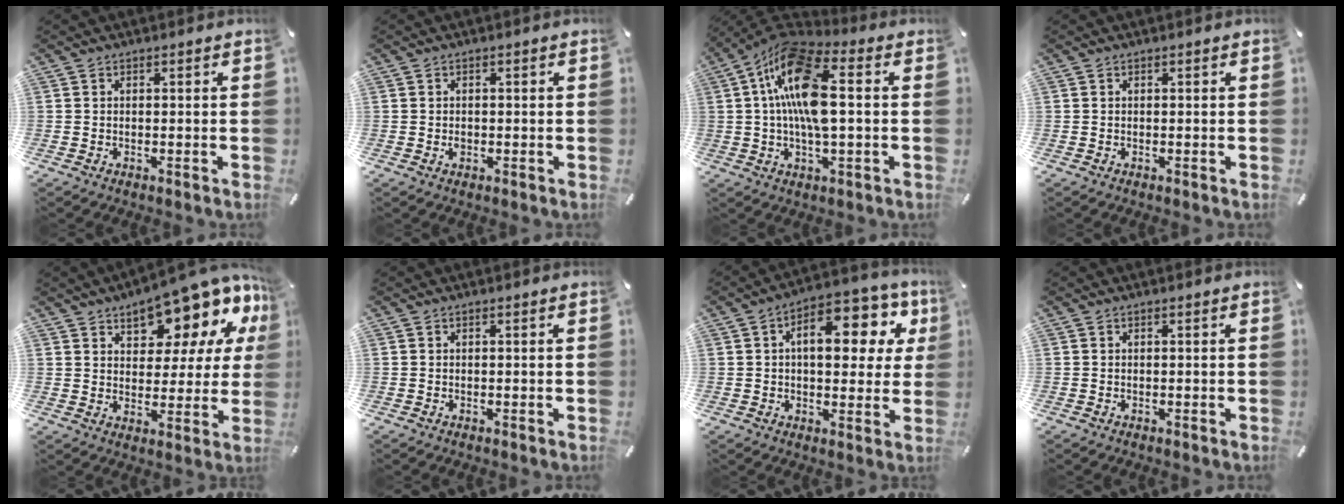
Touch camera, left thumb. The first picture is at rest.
{"total": 1.5, "force": [-0.2, 1.3, 0.7], "torque": [-0.015, 0.005, -0.006]}
{"total": 16.4, "force": [1.5, 7.1, 14.8], "torque": [-0.292, 0.005, 0.028]}
{"total": 0.0}
{"total": 15.0, "force": [11.9, 5.9, 6.9], "torque": [-0.097, -0.100, 0.200]}
{"total": 0.0}
{"total": 15.3, "force": [4.9, 8.1, 11.9], "torque": [-0.161, -0.024, 0.081]}
{"total": 0.0}